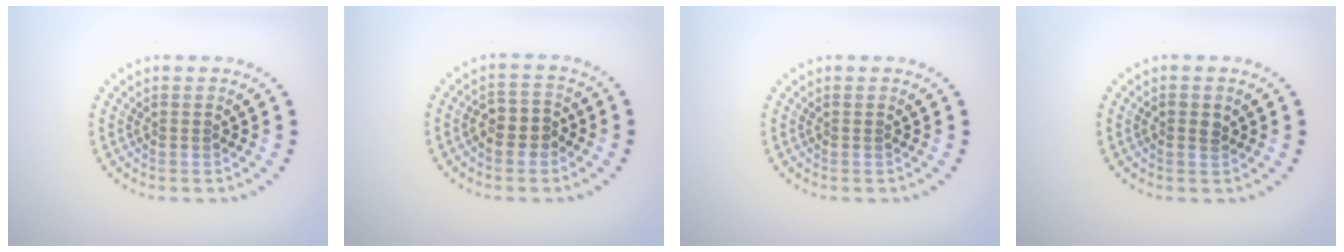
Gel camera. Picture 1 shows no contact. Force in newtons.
{"total": 2.7, "press": 2.5, "slide": 0.8}
{"total": 0.0}
{"total": 1.2, "press": 1.2, "slide": 0.1}